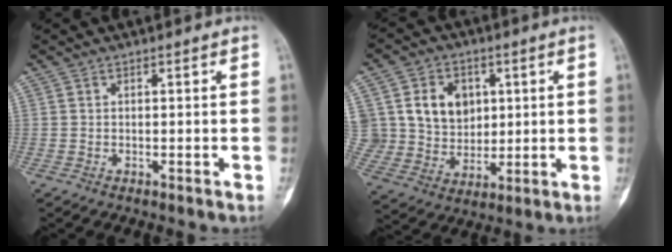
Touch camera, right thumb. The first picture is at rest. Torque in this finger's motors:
{"motor_torque": [0.84, 1.00, 1.31, 0.51, 0.10]}